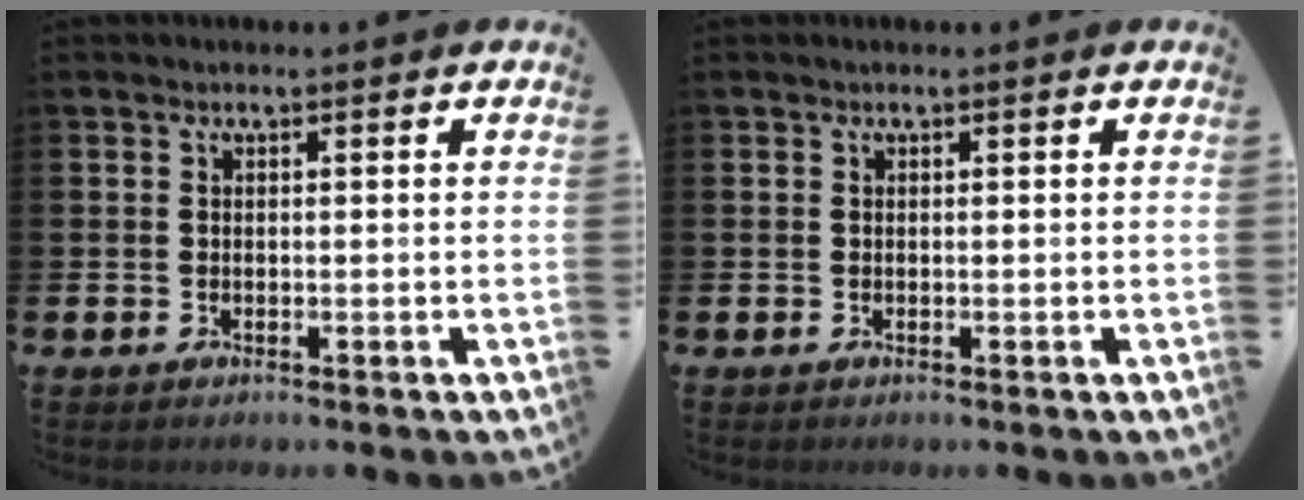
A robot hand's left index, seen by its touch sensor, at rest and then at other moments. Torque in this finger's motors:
{"motor_torque": [0.14, -1.56, -0.04, -0.01]}